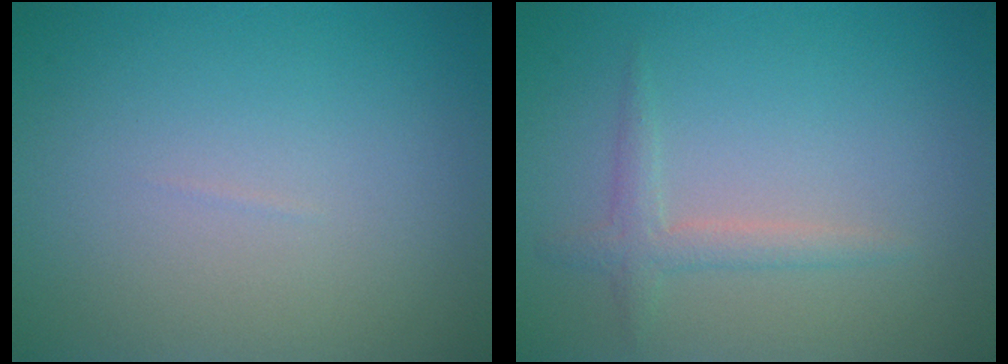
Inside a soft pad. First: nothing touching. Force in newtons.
{"total": 1.7, "press": 1.7, "slide": 0.1}